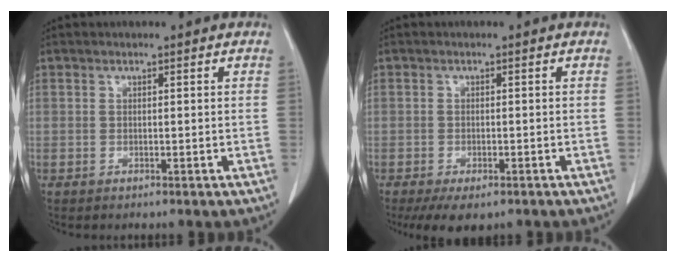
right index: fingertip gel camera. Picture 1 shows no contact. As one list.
[{"total": 5.4, "force": [-3.7, 2.4, 3.1], "torque": [-0.045, -0.008, -0.054]}]